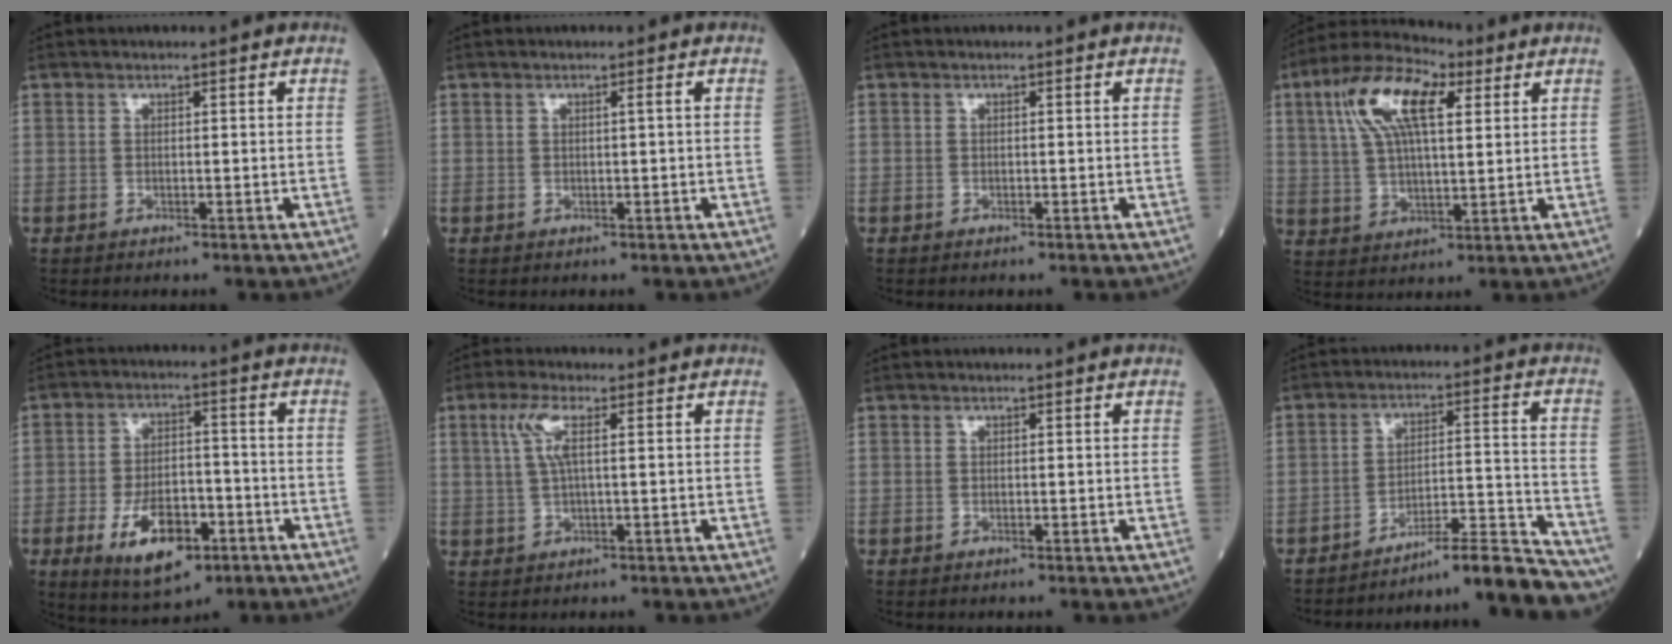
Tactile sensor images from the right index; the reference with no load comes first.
{"total": 0.5, "force": [0.1, -0.2, 0.4], "torque": [-0.007, 0.000, 0.004]}
{"total": 0.0}
{"total": 13.3, "force": [5.1, 4.6, 11.3], "torque": [-0.231, 0.029, 0.093]}
{"total": 10.4, "force": [-4.7, 4.7, 8.1], "torque": [-0.152, -0.007, -0.071]}
{"total": 3.9, "force": [1.2, 0.4, 3.7], "torque": [-0.085, 0.014, 0.029]}
{"total": 0.0}
{"total": 10.6, "force": [-10.2, -1.5, 2.4], "torque": [-0.016, 0.034, -0.163]}